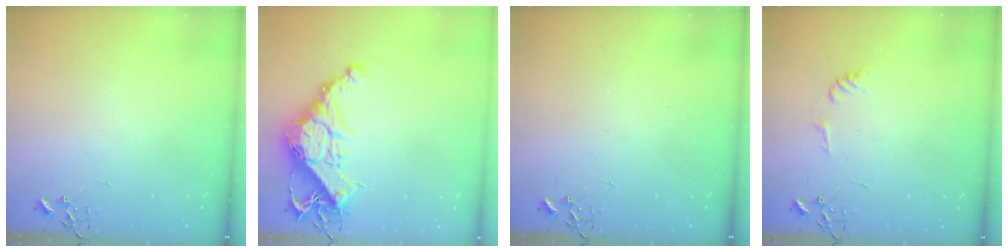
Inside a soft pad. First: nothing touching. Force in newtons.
{"total": 15.7, "press": 15.7, "slide": 1.1}
{"total": 0.0}
{"total": 5.9, "press": 5.9, "slide": 0.6}